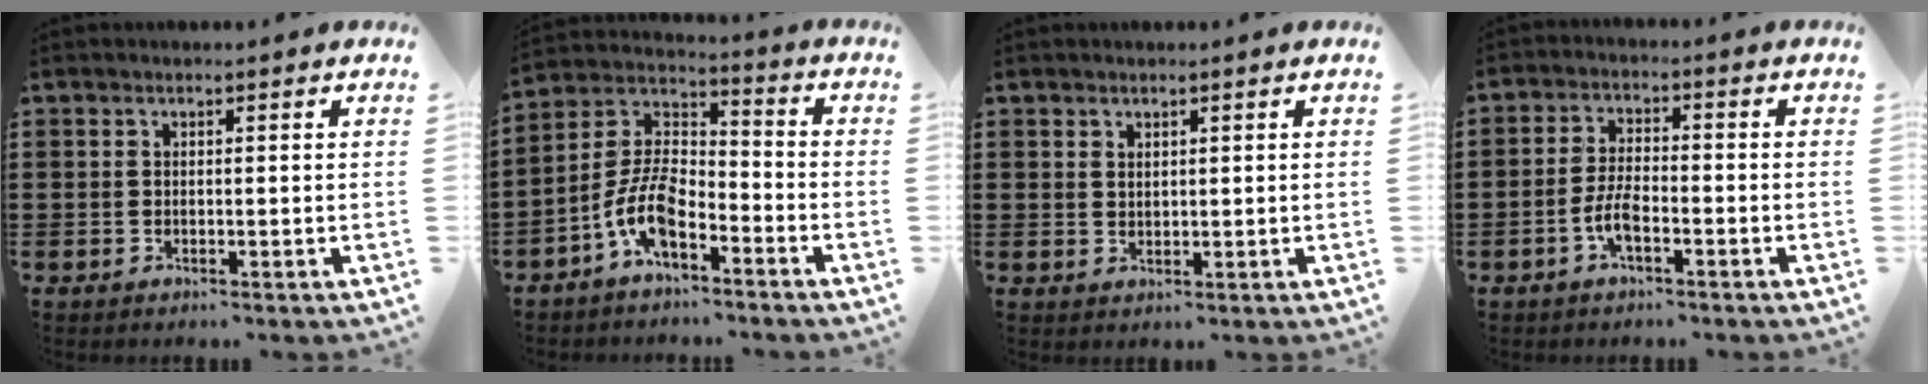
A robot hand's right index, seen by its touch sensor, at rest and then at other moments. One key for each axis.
{"total": 9.1, "fx": -5.1, "fy": 3.9, "fz": 6.5, "tx": -0.160, "ty": -0.007, "tz": -0.103}
{"total": 1.2, "fx": 1.1, "fy": 0.6, "fz": 0.2, "tx": -0.006, "ty": 0.002, "tz": 0.021}
{"total": 4.6, "fx": -2.3, "fy": 1.5, "fz": 3.7, "tx": -0.093, "ty": -0.005, "tz": -0.049}